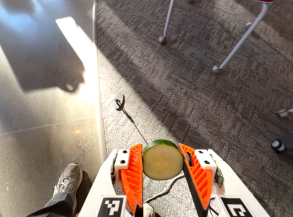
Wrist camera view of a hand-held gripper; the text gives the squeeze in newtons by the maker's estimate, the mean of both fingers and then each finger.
{"total": 7.9, "left": 7.8, "right": 8.0}